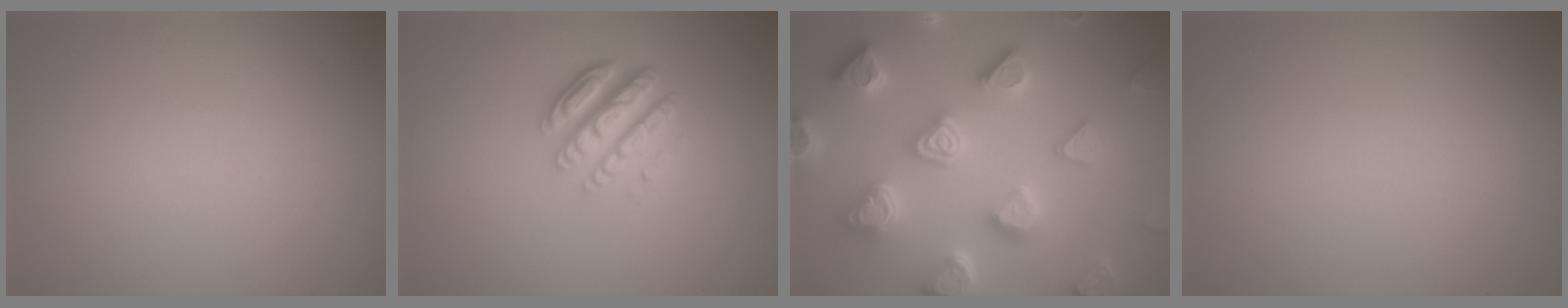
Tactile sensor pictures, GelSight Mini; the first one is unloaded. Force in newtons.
{"total": 4.8, "press": 3.4, "slide": 3.4}
{"total": 7.3, "press": 7.1, "slide": 1.7}
{"total": 0.0}